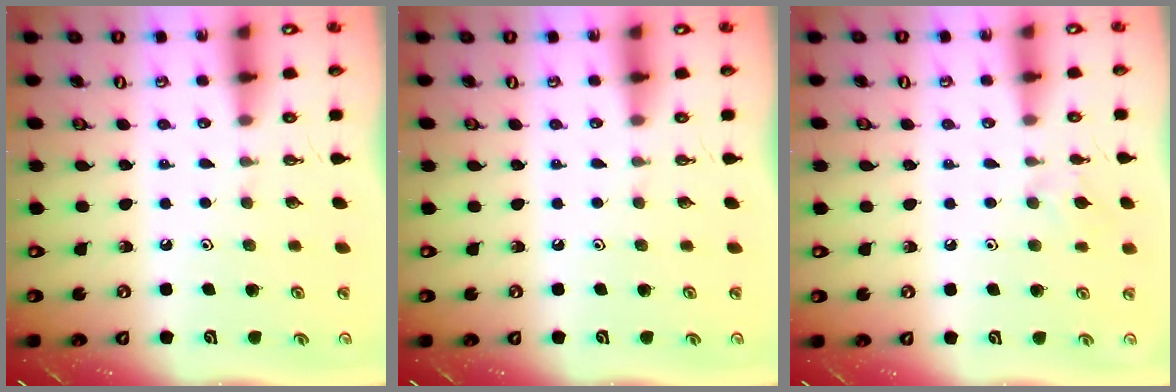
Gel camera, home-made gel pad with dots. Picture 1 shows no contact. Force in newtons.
{"total": 0.0}
{"total": 5.0, "press": 5.0, "slide": 0.7}